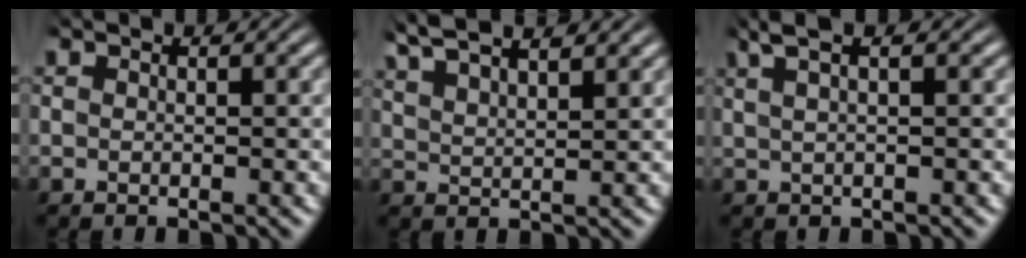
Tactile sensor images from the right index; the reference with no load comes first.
{"total": 4.9, "force": [3.9, 1.8, 2.3], "torque": [-0.058, 0.004, 0.066]}
{"total": 4.1, "force": [2.6, 1.4, 2.8], "torque": [-0.047, 0.021, 0.035]}